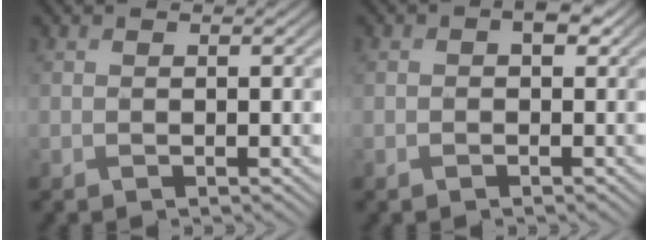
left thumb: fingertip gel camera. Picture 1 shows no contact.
{"total": 2.0, "force": [0.2, 1.3, 1.5], "torque": [-0.021, 0.001, 0.000]}